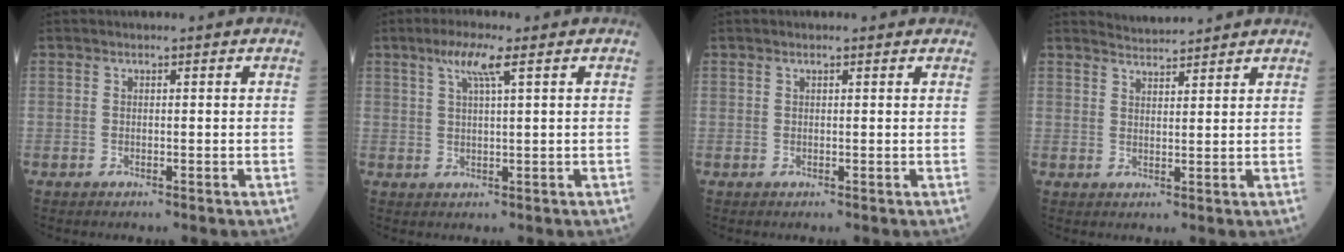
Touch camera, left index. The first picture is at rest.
{"total": 4.5, "force": [2.3, 0.0, 3.8], "torque": [-0.078, 0.008, 0.044]}
{"total": 1.0, "force": [0.8, 0.4, 0.5], "torque": [-0.013, 0.016, 0.008]}
{"total": 3.1, "force": [3.1, 0.1, -0.2], "torque": [-0.007, 0.014, 0.058]}